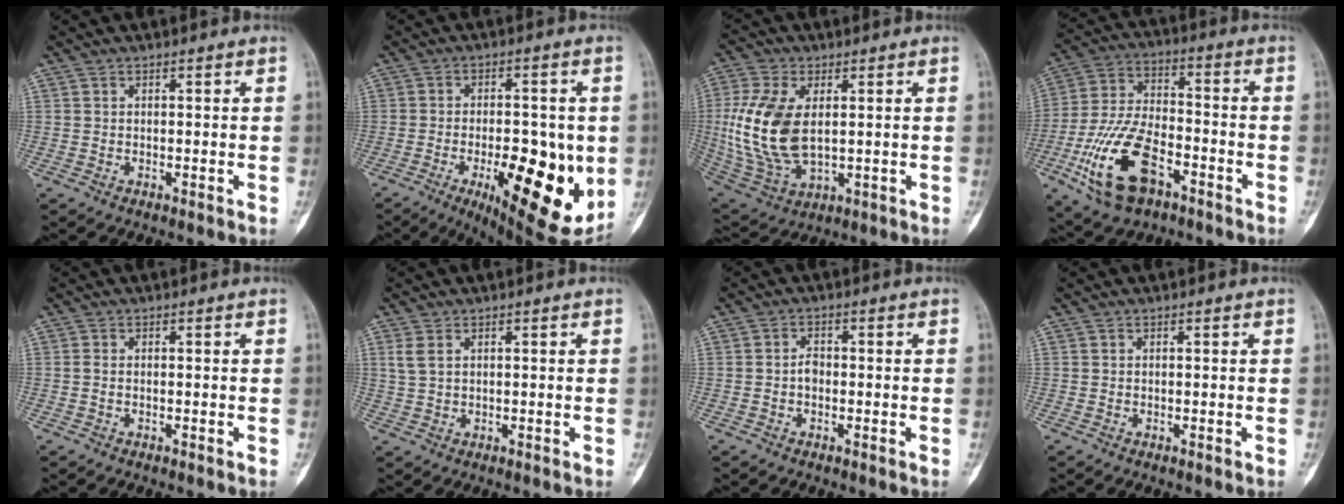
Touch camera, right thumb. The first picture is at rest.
{"total": 19.8, "force": [-4.5, 7.8, 17.7], "torque": [-0.214, -0.013, -0.043]}
{"total": 15.1, "force": [1.5, 8.6, 12.3], "torque": [-0.251, -0.012, 0.043]}
{"total": 17.4, "force": [-7.7, 9.0, 12.8], "torque": [-0.249, 0.031, -0.140]}
{"total": 0.8, "force": [0.0, 0.4, 0.6], "torque": [-0.017, -0.001, 0.000]}
{"total": 2.7, "force": [1.2, 1.5, 1.9], "torque": [-0.043, 0.004, 0.032]}
{"total": 2.1, "force": [-0.4, 1.5, 1.5], "torque": [-0.017, 0.007, -0.011]}
{"total": 0.0}